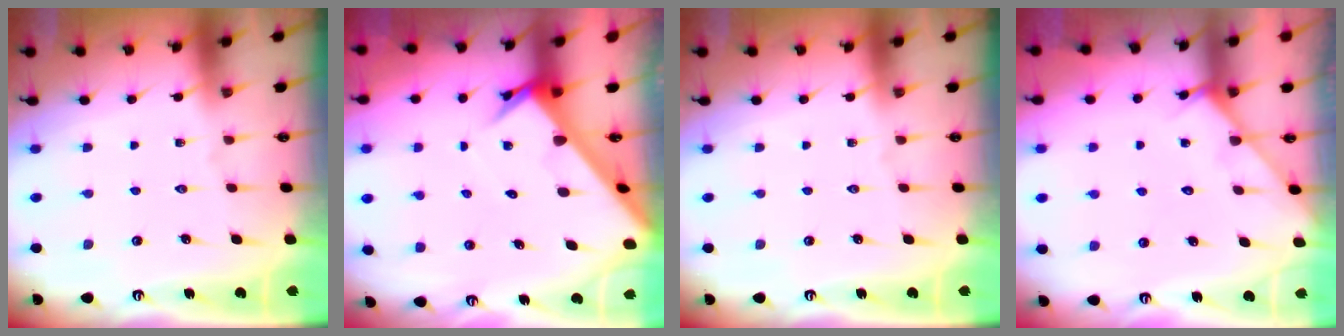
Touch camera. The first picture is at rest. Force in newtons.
{"total": 4.8, "press": 4.7, "slide": 0.4}
{"total": 0.0}
{"total": 3.7, "press": 3.7, "slide": 0.5}